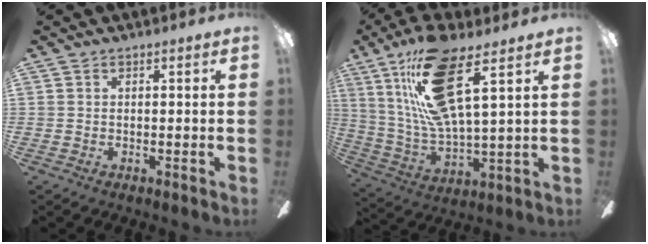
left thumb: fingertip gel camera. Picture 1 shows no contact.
{"total": 20.1, "force": [10.2, 5.6, 16.4], "torque": [-0.348, -0.030, 0.162]}